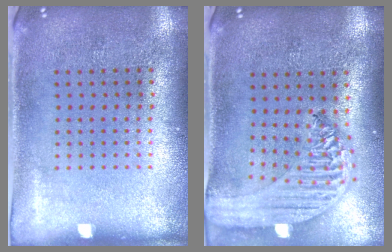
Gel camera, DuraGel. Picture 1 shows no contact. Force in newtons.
{"total": 2.4, "press": 2.1, "slide": 1.1}